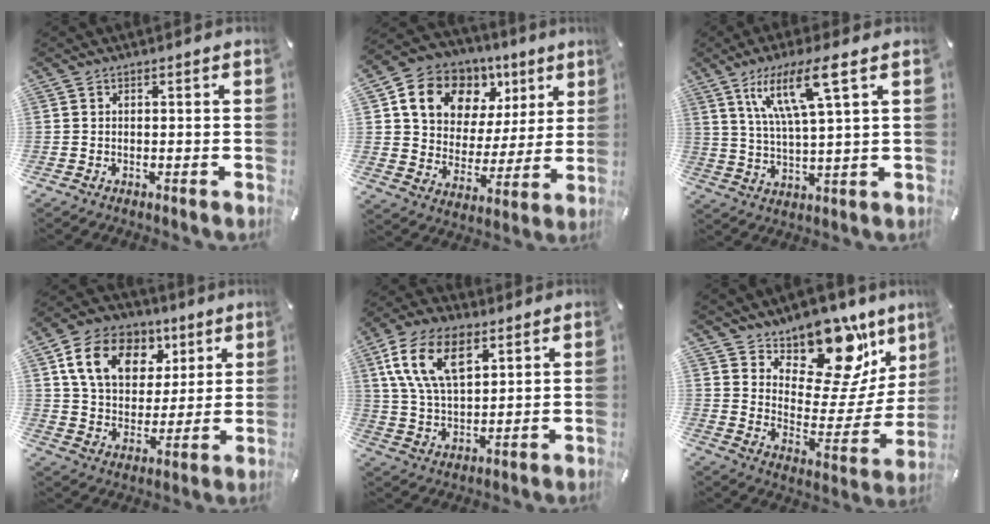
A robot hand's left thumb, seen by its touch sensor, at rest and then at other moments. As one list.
[{"total": 14.3, "force": [7.5, 10.9, 5.4], "torque": [-0.092, -0.039, 0.140]}, {"total": 13.2, "force": [6.6, 2.6, 11.1], "torque": [-0.224, -0.002, 0.110]}, {"total": 14.9, "force": [7.3, 11.0, 6.9], "torque": [-0.130, -0.016, 0.139]}, {"total": 14.6, "force": [6.9, 8.3, 9.8], "torque": [-0.218, -0.005, 0.127]}, {"total": 17.2, "force": [13.4, 8.5, 6.7], "torque": [-0.089, -0.123, 0.225]}]